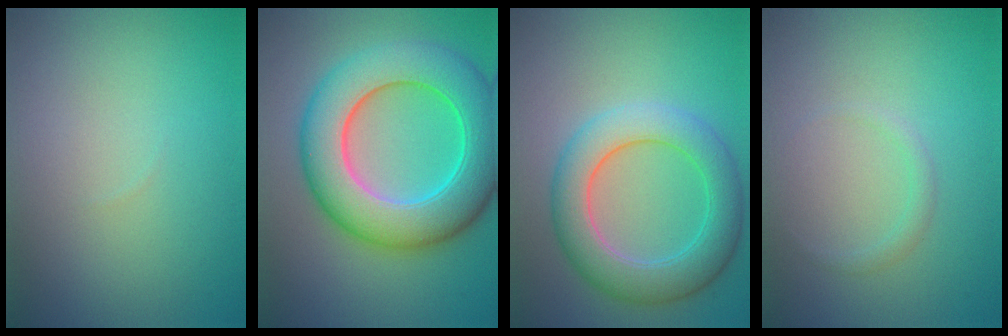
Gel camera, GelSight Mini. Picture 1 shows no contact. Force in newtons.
{"total": 10.6, "press": 10.5, "slide": 0.3}
{"total": 6.2, "press": 6.2, "slide": 0.2}
{"total": 0.9, "press": 0.9, "slide": 0.1}